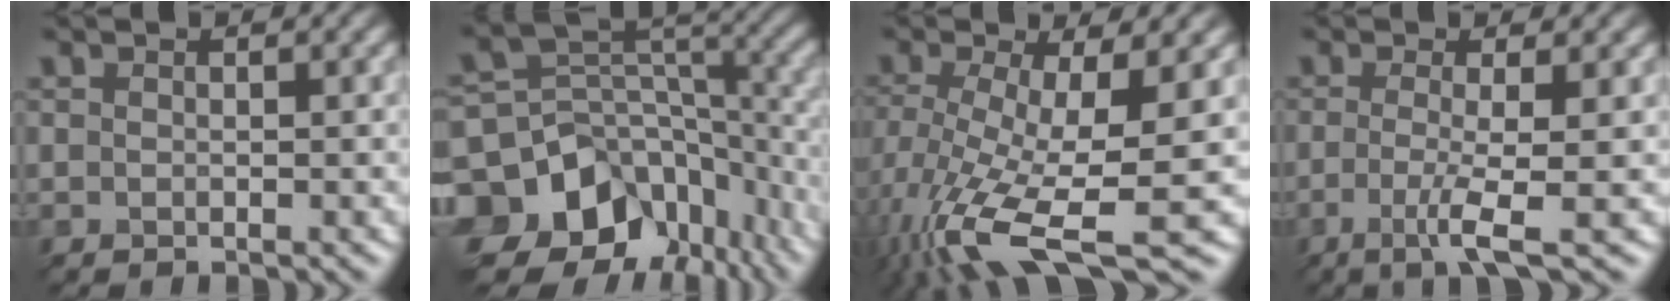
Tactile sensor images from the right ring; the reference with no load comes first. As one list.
[{"total": 12.6, "force": [-7.7, 9.0, 4.4], "torque": [-0.122, 0.019, -0.094]}, {"total": 11.1, "force": [-4.4, 3.3, 9.7], "torque": [-0.219, -0.021, -0.053]}, {"total": 3.4, "force": [-1.7, -0.2, 2.9], "torque": [-0.073, -0.002, -0.022]}]